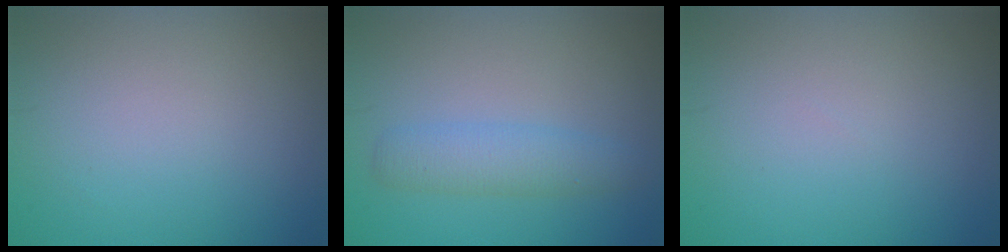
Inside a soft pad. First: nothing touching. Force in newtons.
{"total": 2.9, "press": 2.9, "slide": 0.1}
{"total": 0.0}